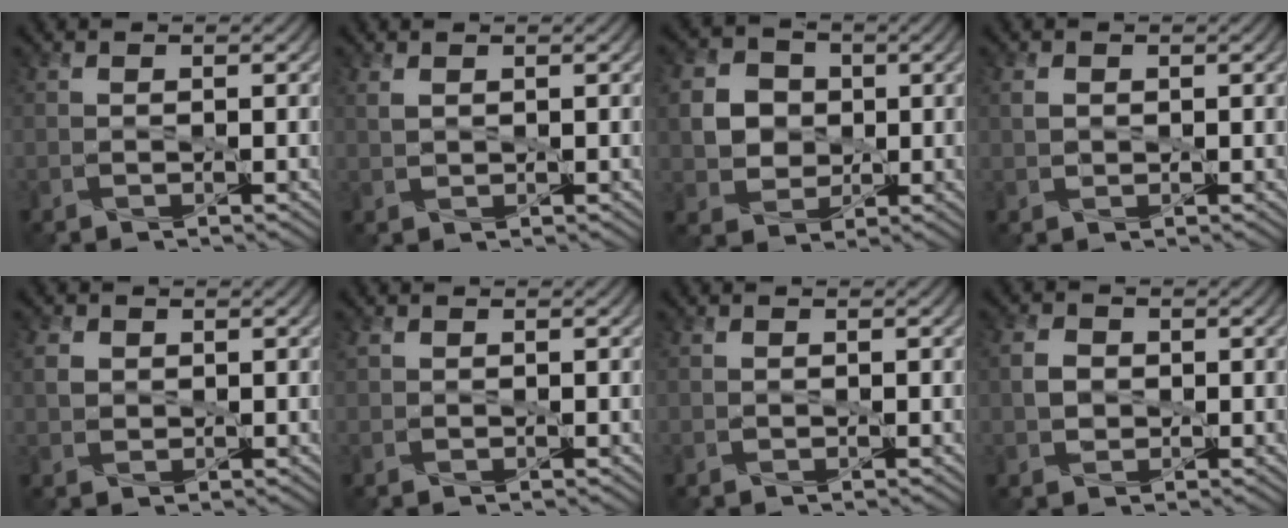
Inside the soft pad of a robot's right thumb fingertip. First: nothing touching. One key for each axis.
{"total": 1.4, "fx": 0.7, "fy": 0.8, "fz": 0.9, "tx": -0.027, "ty": 0.000, "tz": 0.016}
{"total": 6.4, "fx": 0.3, "fy": 5.7, "fz": 2.8, "tx": -0.099, "ty": 0.008, "tz": 0.002}
{"total": 1.6, "fx": 0.3, "fy": 1.3, "fz": 1.0, "tx": -0.029, "ty": 0.001, "tz": 0.004}
{"total": 2.6, "fx": 0.7, "fy": 2.1, "fz": 1.3, "tx": -0.042, "ty": 0.002, "tz": 0.013}
{"total": 0.8, "fx": 0.5, "fy": 0.6, "fz": 0.3, "tx": -0.010, "ty": 0.004, "tz": 0.012}
{"total": 0.0}
{"total": 2.6, "fx": -0.1, "fy": 2.2, "fz": 1.5, "tx": -0.037, "ty": 0.003, "tz": -0.009}